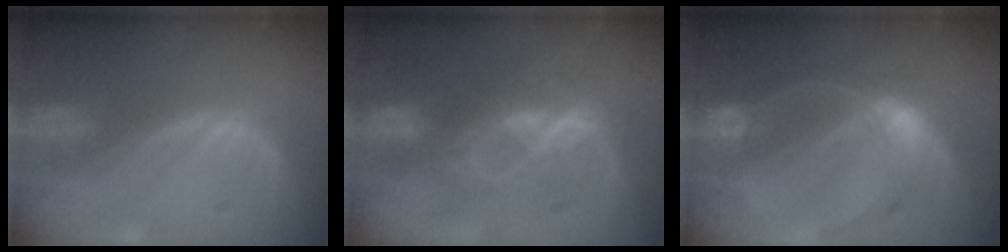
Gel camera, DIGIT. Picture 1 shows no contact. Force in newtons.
{"total": 6.3, "press": 5.8, "slide": 2.6}
{"total": 7.3, "press": 6.5, "slide": 3.4}